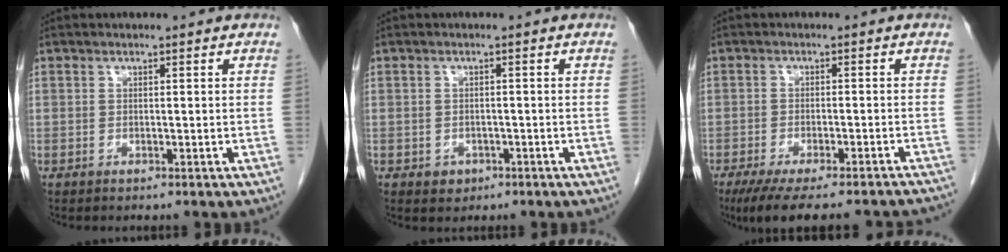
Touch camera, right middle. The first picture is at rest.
{"total": 1.9, "force": [-0.9, 1.6, 0.5], "torque": [-0.007, 0.005, -0.005]}
{"total": 17.6, "force": [-15.7, 2.4, 7.6], "torque": [-0.095, -0.023, -0.200]}